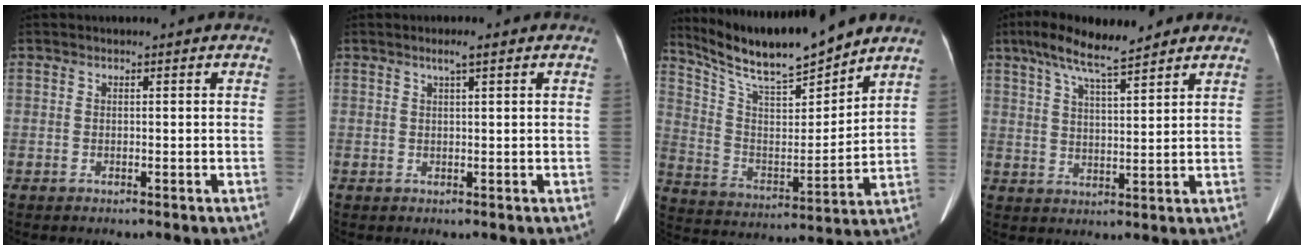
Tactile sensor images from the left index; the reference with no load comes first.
{"total": 1.8, "force": [1.1, -0.1, 1.5], "torque": [-0.029, 0.004, 0.019]}
{"total": 15.5, "force": [13.8, 1.2, 6.9], "torque": [-0.139, -0.003, 0.253]}
{"total": 10.2, "force": [7.7, 1.6, 6.6], "torque": [-0.114, 0.027, 0.131]}